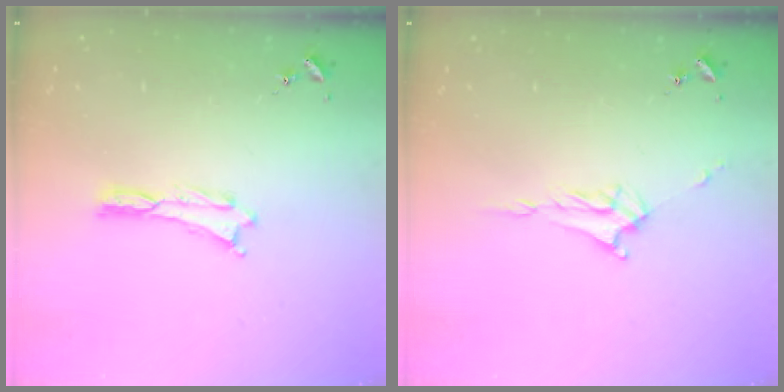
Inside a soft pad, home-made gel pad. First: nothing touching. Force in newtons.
{"total": 4.0, "press": 4.0, "slide": 0.5}